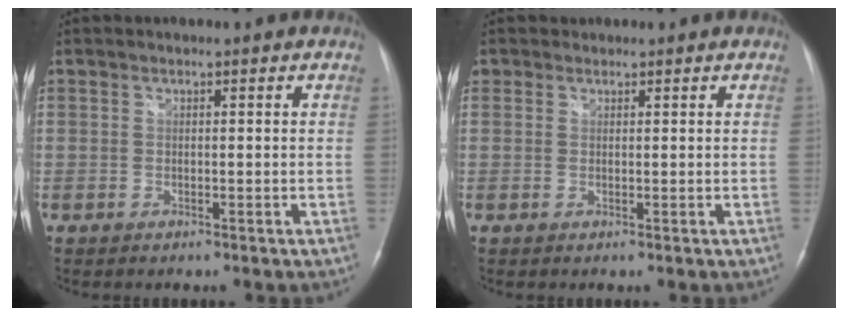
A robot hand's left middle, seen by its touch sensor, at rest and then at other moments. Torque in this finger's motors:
{"motor_torque": [0.07, -0.01, -0.06, 0.02]}